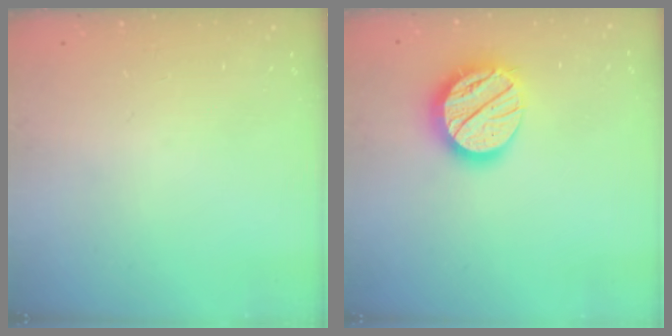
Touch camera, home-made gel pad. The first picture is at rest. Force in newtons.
{"total": 16.9, "press": 16.9, "slide": 1.3}